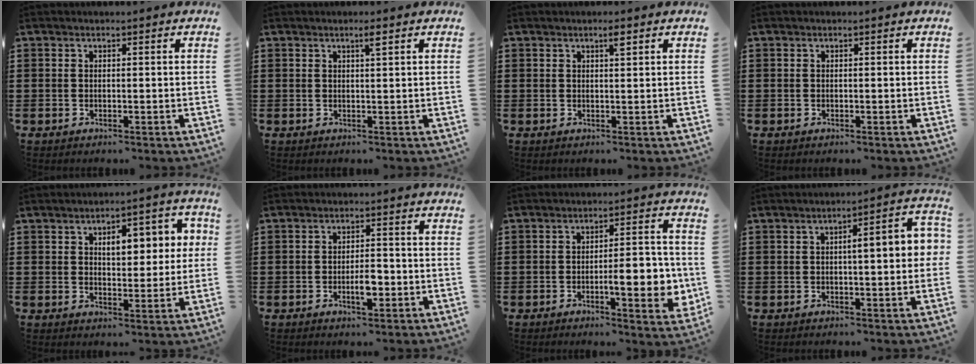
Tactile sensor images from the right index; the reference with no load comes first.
{"total": 1.7, "force": [1.0, 0.1, 1.4], "torque": [-0.021, -0.003, 0.015]}
{"total": 1.9, "force": [1.2, 0.3, 1.5], "torque": [-0.023, 0.000, 0.017]}
{"total": 0.0}
{"total": 6.5, "force": [1.9, 3.4, 5.3], "torque": [-0.080, 0.000, 0.021]}
{"total": 4.2, "force": [-1.2, 1.6, 3.7], "torque": [-0.072, 0.003, -0.024]}
{"total": 8.7, "force": [-1.9, 2.7, 8.1], "torque": [-0.100, -0.008, -0.034]}
{"total": 5.8, "force": [0.3, 0.9, 5.8], "torque": [-0.086, -0.002, -0.003]}